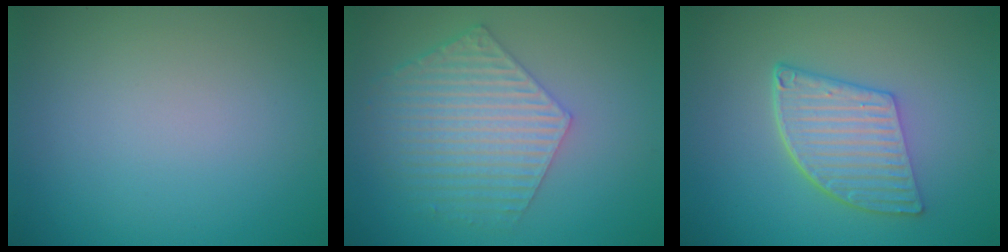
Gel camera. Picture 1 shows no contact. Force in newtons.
{"total": 5.9, "press": 4.4, "slide": 3.9}
{"total": 5.7, "press": 4.2, "slide": 3.8}